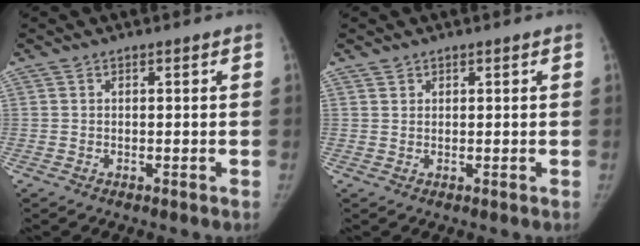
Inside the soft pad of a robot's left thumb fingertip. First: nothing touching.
{"total": 0.9, "force": [0.7, 0.5, -0.1], "torque": [0.017, -0.003, 0.008]}